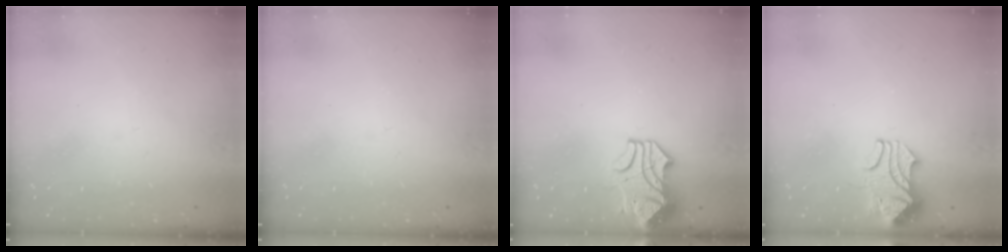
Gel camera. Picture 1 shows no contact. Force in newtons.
{"total": 0.0}
{"total": 2.2, "press": 1.9, "slide": 1.1}
{"total": 2.2, "press": 2.0, "slide": 0.8}